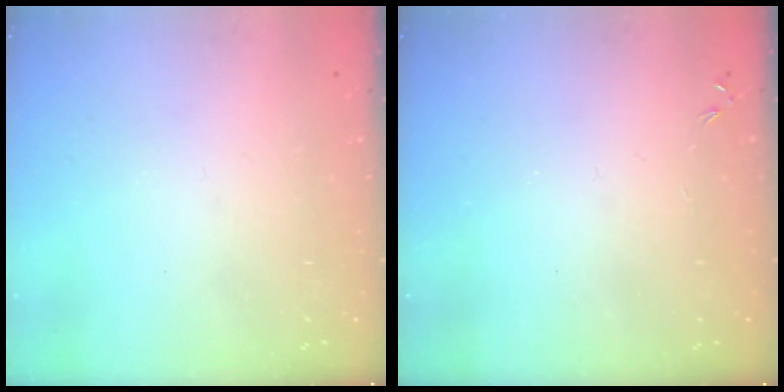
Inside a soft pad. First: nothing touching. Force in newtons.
{"total": 0.0}